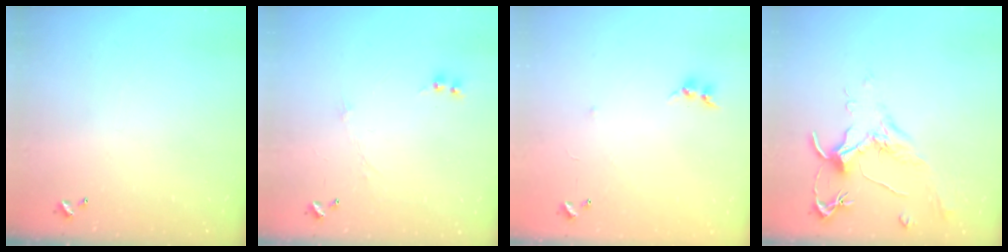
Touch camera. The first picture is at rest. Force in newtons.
{"total": 0.0}
{"total": 6.4, "press": 6.3, "slide": 0.6}
{"total": 1.8, "press": 1.7, "slide": 0.8}